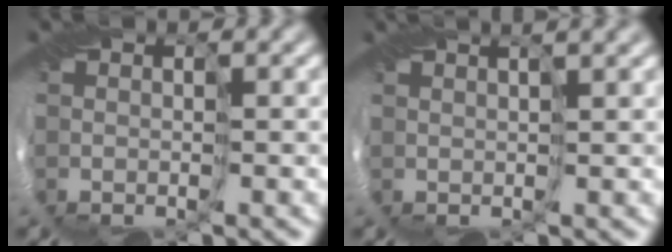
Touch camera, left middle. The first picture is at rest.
{"total": 2.9, "force": [2.1, 0.4, 1.9], "torque": [-0.027, 0.012, 0.020]}